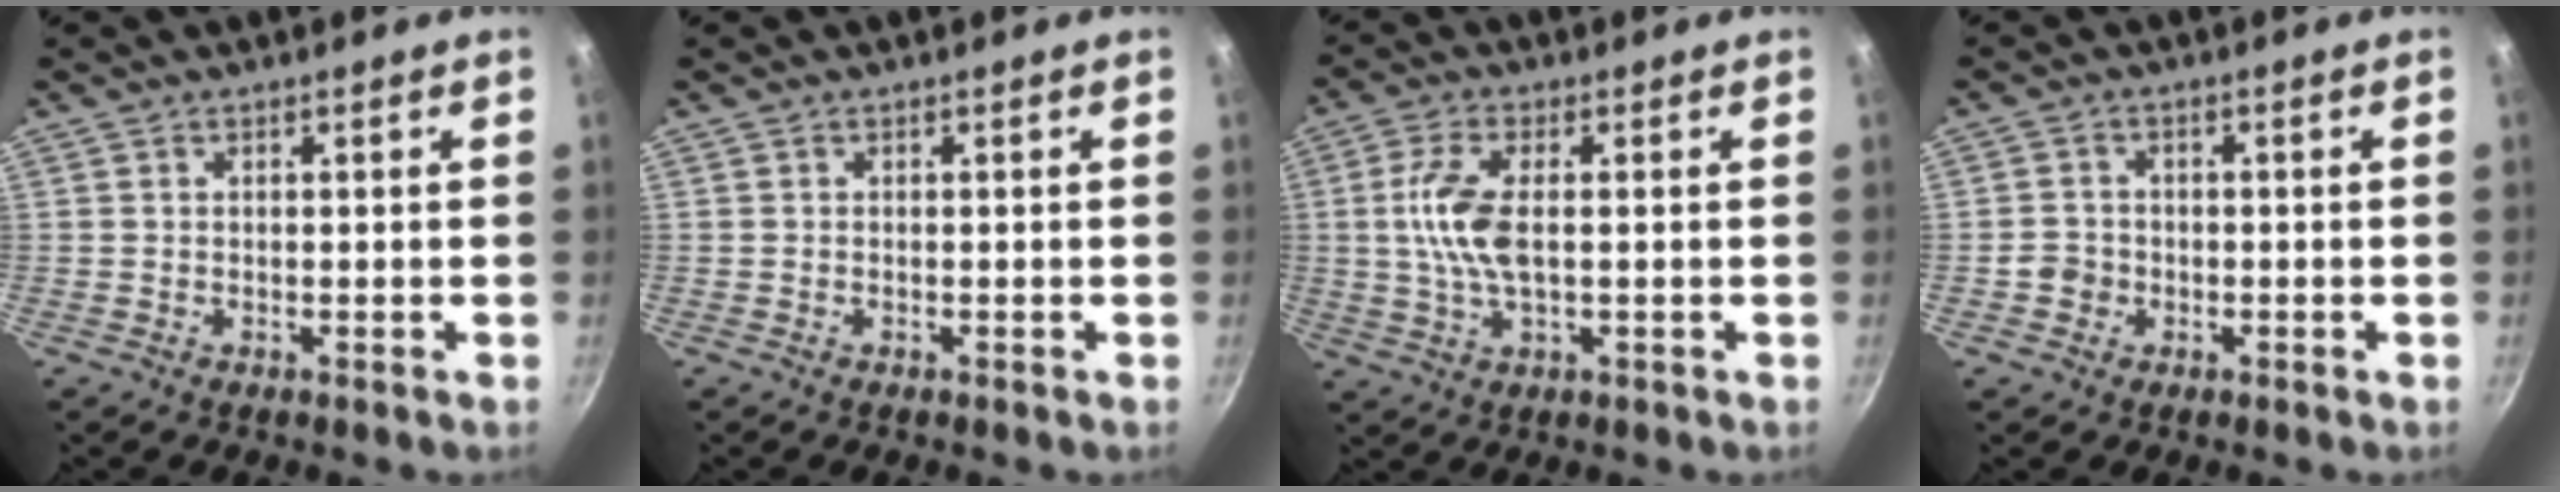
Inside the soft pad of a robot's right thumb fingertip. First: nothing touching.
{"total": 0.0}
{"total": 8.6, "force": [0.6, 3.8, 7.8], "torque": [-0.177, -0.001, 0.012]}
{"total": 3.0, "force": [-0.9, 2.7, 0.9], "torque": [-0.001, 0.009, -0.021]}